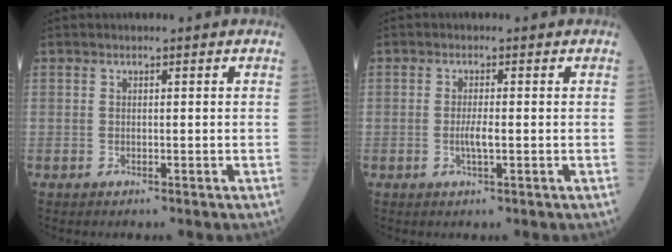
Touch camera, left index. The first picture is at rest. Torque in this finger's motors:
{"motor_torque": [0.51, 0.00, 0.06, 0.06]}